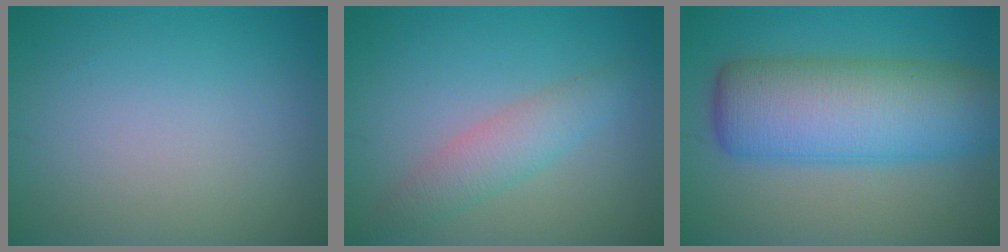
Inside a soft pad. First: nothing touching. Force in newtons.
{"total": 2.9, "press": 2.9, "slide": 0.1}
{"total": 10.3, "press": 10.3, "slide": 0.4}